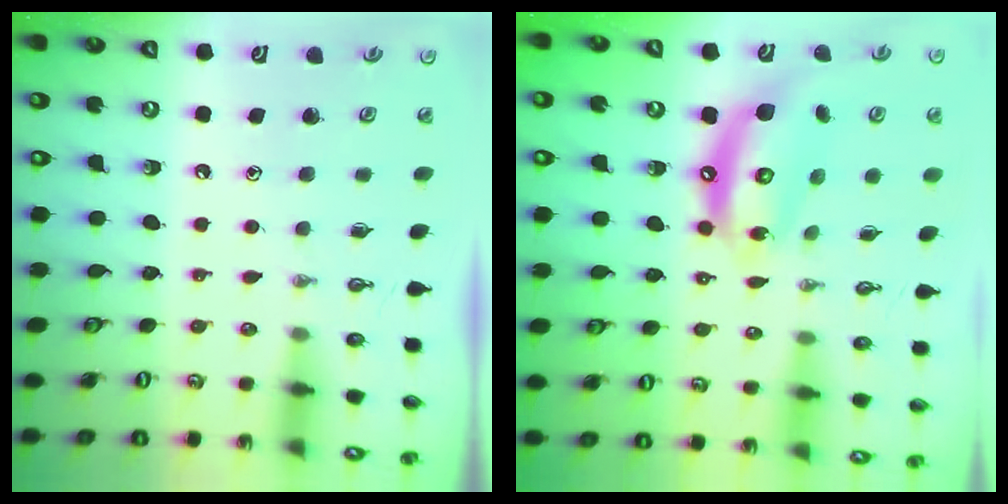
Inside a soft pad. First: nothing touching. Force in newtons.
{"total": 13.8, "press": 13.8, "slide": 1.5}